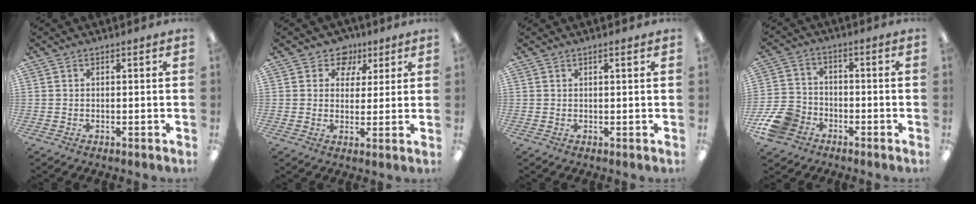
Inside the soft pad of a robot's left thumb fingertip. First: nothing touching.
{"total": 6.7, "force": [3.9, 5.2, 1.8], "torque": [-0.026, -0.016, 0.069]}
{"total": 1.1, "force": [0.6, 0.1, 0.9], "torque": [-0.018, 0.001, 0.010]}
{"total": 10.0, "force": [-5.3, 7.3, 4.4], "torque": [-0.095, 0.040, -0.095]}